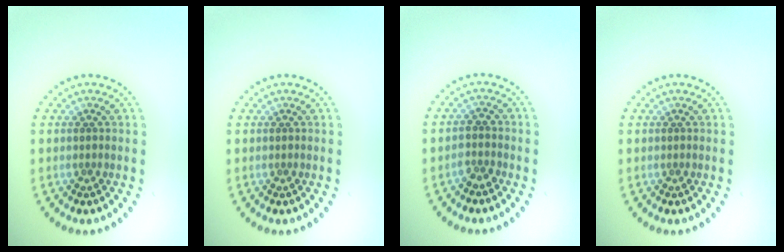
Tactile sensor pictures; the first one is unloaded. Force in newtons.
{"total": 0.0}
{"total": 1.4, "press": 1.2, "slide": 0.6}
{"total": 0.0}